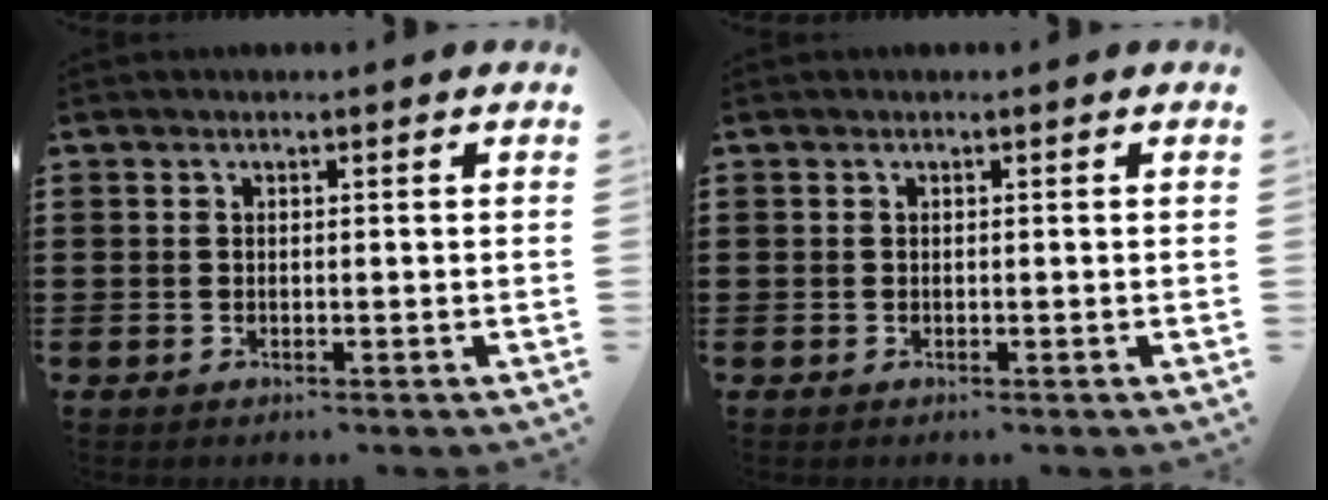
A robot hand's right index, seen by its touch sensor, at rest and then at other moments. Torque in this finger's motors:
{"motor_torque": [-0.02, 0.73, 0.00, 0.00]}